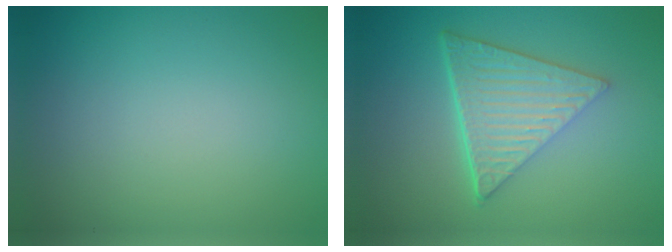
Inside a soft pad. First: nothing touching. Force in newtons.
{"total": 6.9, "press": 4.6, "slide": 5.1}